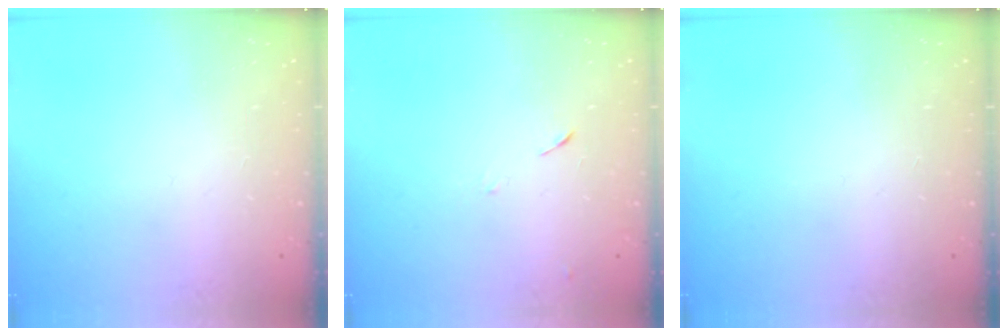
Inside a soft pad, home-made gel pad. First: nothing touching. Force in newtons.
{"total": 6.3, "press": 6.2, "slide": 0.6}
{"total": 0.0}